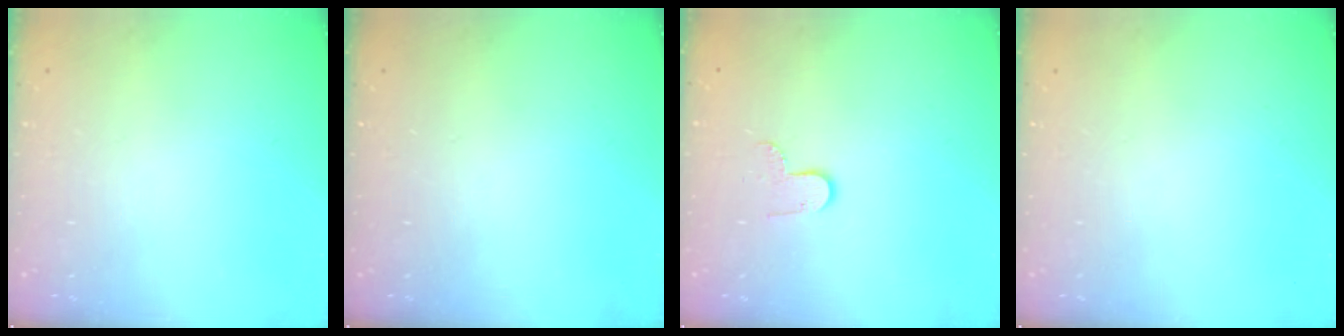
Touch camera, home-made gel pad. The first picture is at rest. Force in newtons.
{"total": 0.0}
{"total": 5.8, "press": 5.8, "slide": 0.5}
{"total": 0.0}